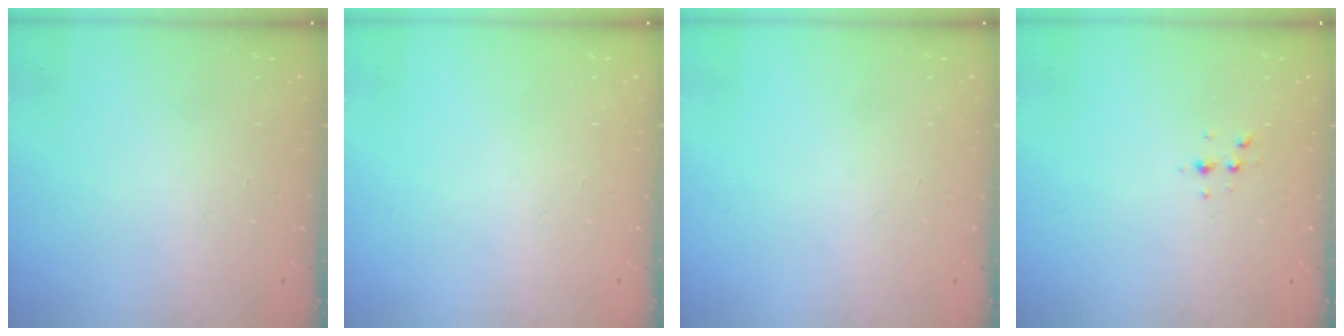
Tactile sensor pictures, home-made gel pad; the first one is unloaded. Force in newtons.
{"total": 0.0}
{"total": 0.0}
{"total": 3.6, "press": 3.1, "slide": 1.7}